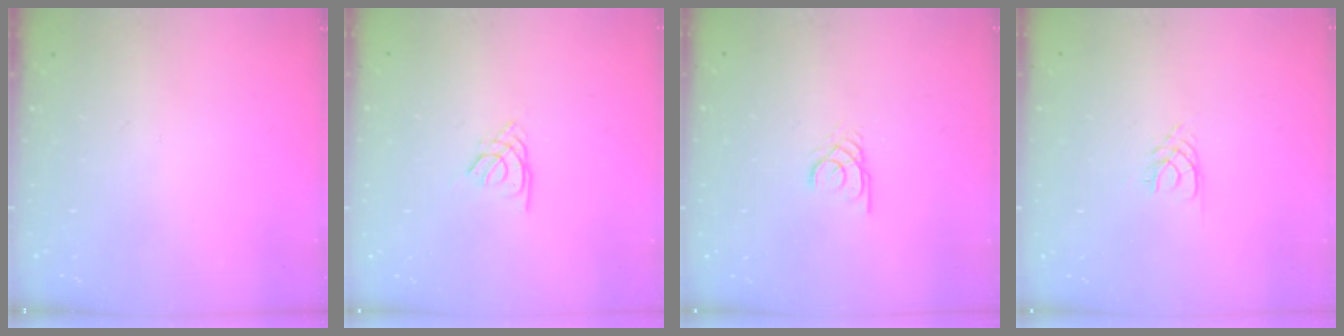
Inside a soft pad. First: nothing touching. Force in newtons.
{"total": 2.3, "press": 2.3, "slide": 0.5}
{"total": 2.0, "press": 2.0, "slide": 0.2}
{"total": 1.7, "press": 1.7, "slide": 0.2}